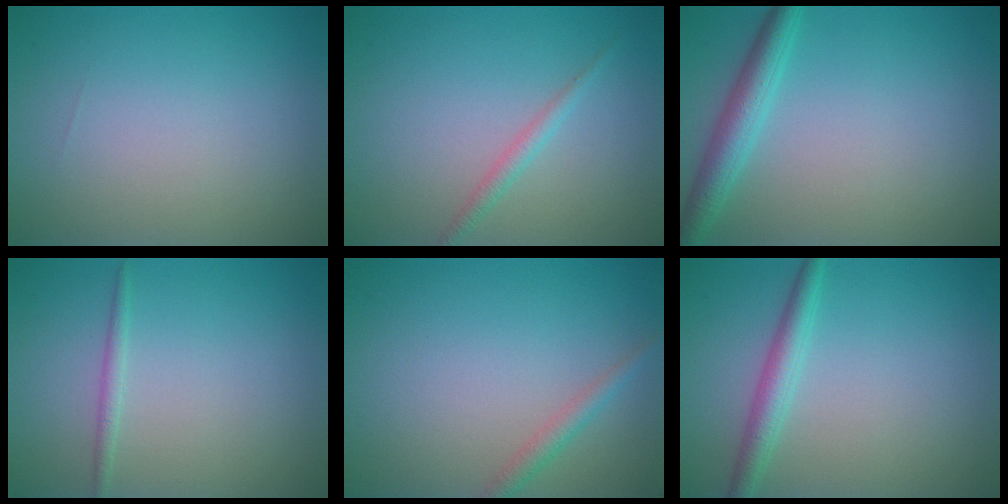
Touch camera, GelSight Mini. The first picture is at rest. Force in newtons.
{"total": 1.3, "press": 1.3, "slide": 0.0}
{"total": 3.4, "press": 3.4, "slide": 0.1}
{"total": 1.0, "press": 1.0, "slide": 0.0}
{"total": 1.6, "press": 1.6, "slide": 0.1}
{"total": 2.5, "press": 2.5, "slide": 0.1}